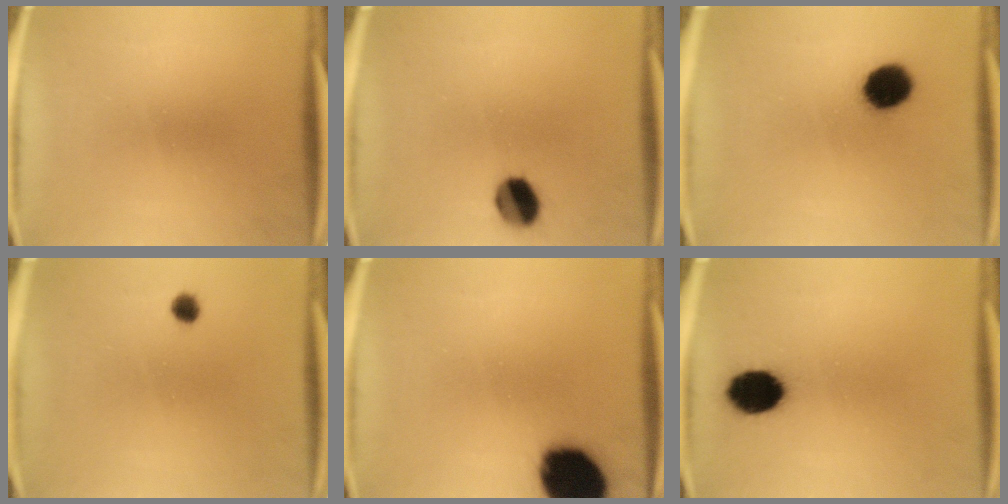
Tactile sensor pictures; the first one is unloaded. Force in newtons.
{"total": 7.5}
{"total": 8.5}
{"total": 1.8}
{"total": 19.1}
{"total": 9.8}